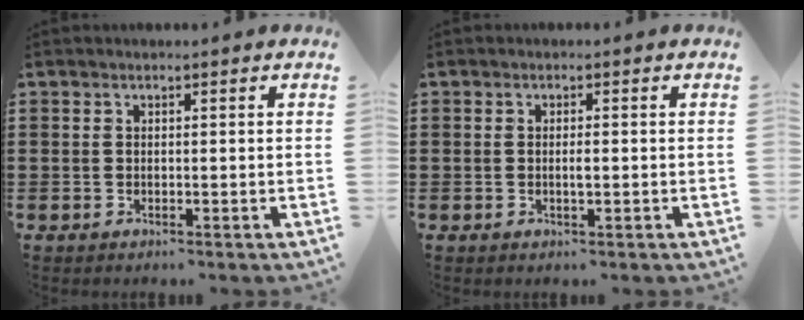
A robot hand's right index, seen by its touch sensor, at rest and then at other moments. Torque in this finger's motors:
{"motor_torque": [-0.39, 0.39, 0.06, 0.00]}